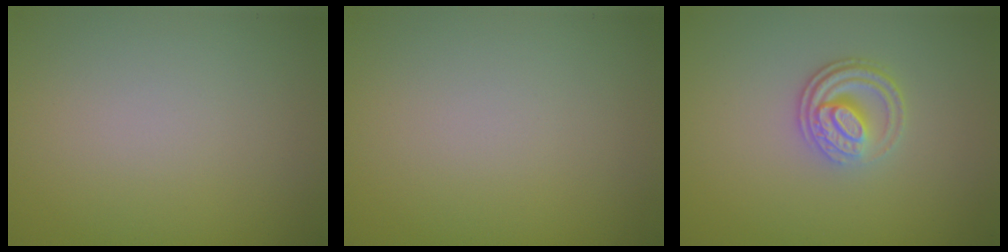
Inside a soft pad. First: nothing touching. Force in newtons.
{"total": 0.0}
{"total": 3.0, "press": 2.4, "slide": 1.8}